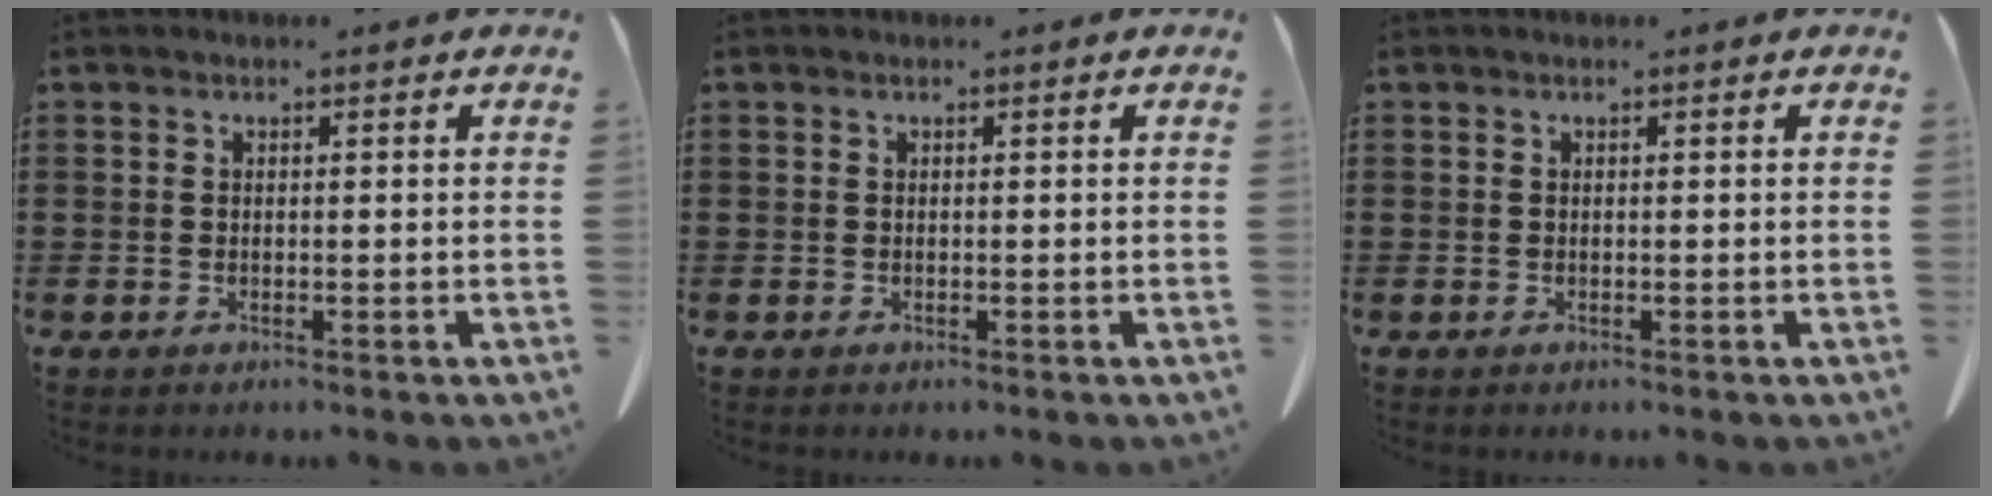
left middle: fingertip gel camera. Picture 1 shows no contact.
{"total": 0.0}
{"total": 0.0}